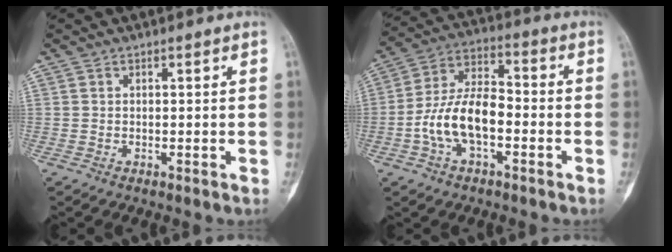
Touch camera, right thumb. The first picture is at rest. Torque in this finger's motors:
{"motor_torque": [0.32, 0.15, 0.20, -0.18, 0.07]}